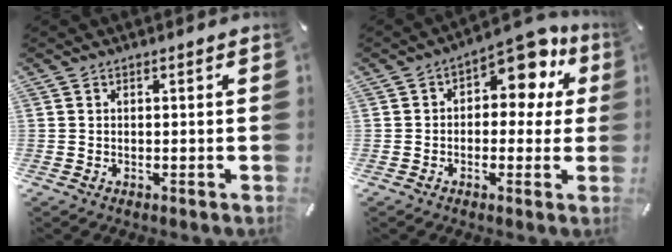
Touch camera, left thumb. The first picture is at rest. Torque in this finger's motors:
{"motor_torque": [0.17, 0.16, 0.08, -0.02, 0.11]}